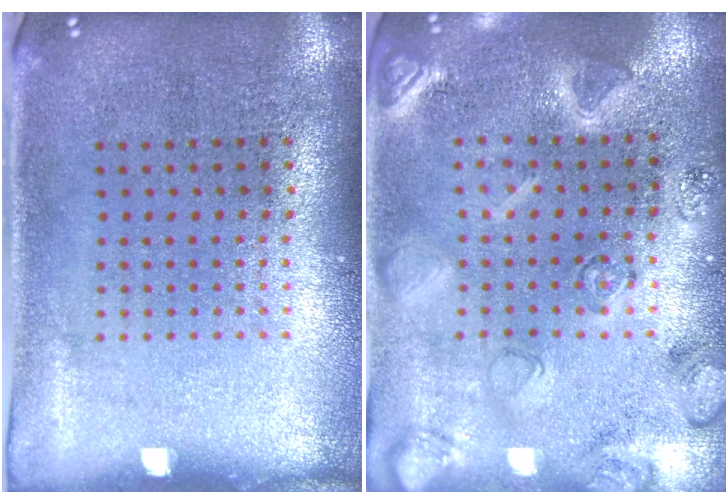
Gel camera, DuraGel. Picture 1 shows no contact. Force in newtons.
{"total": 2.7, "press": 2.7, "slide": 0.4}